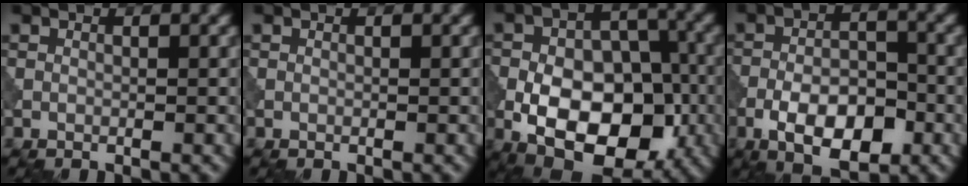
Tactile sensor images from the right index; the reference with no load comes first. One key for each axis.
{"total": 0.0}
{"total": 12.4, "fx": -4.0, "fy": 7.5, "fz": 9.0, "tx": -0.131, "ty": -0.007, "tz": -0.065}
{"total": 6.7, "fx": -3.2, "fy": 3.1, "fz": 5.0, "tx": -0.074, "ty": 0.005, "tz": -0.057}